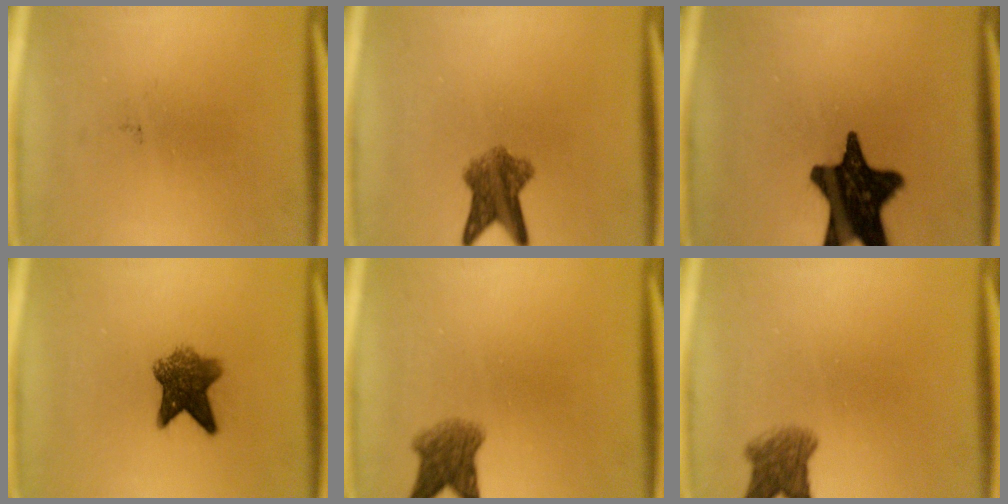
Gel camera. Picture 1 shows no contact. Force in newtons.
{"total": 6.1}
{"total": 17.0}
{"total": 6.8}
{"total": 4.6}
{"total": 4.5}